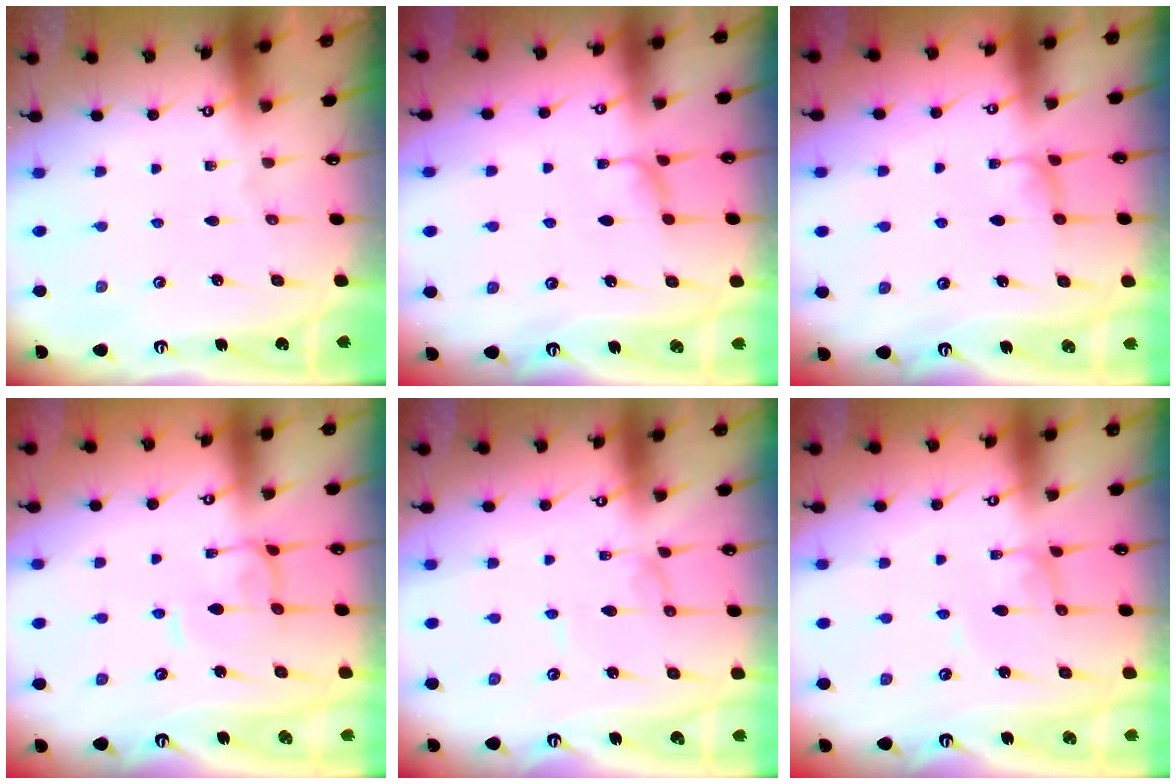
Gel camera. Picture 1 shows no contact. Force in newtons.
{"total": 1.6, "press": 1.5, "slide": 0.6}
{"total": 0.6, "press": 0.3, "slide": 0.5}
{"total": 1.3, "press": 1.2, "slide": 0.5}
{"total": 1.3, "press": 1.3, "slide": 0.0}
{"total": 2.2, "press": 2.2, "slide": 0.1}